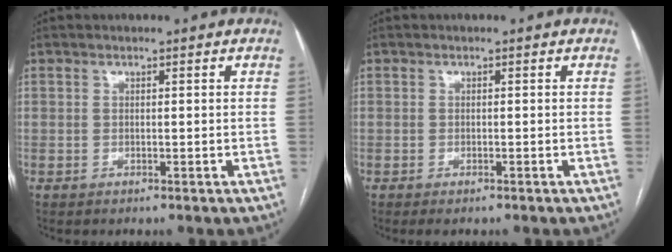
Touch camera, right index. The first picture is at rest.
{"total": 1.2, "force": [-0.9, 0.2, 0.7], "torque": [-0.012, -0.003, -0.010]}